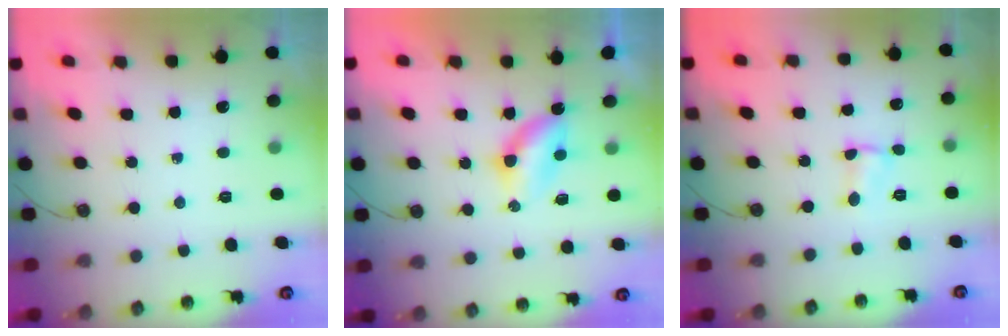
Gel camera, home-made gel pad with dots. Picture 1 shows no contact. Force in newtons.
{"total": 5.0, "press": 5.0, "slide": 0.6}
{"total": 1.7, "press": 1.7, "slide": 0.3}